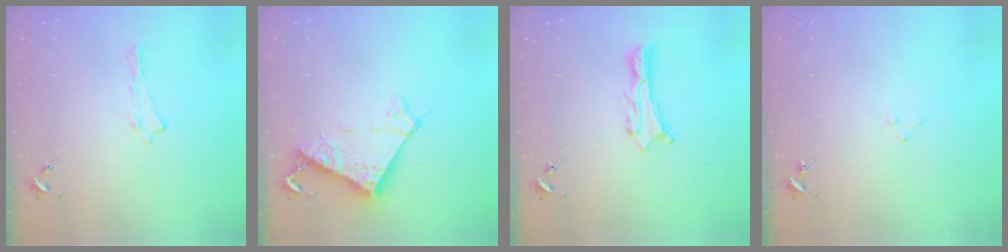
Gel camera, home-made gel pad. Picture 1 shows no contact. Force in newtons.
{"total": 6.9, "press": 6.9, "slide": 0.5}
{"total": 1.2, "press": 1.2, "slide": 0.0}
{"total": 1.9, "press": 1.9, "slide": 0.1}